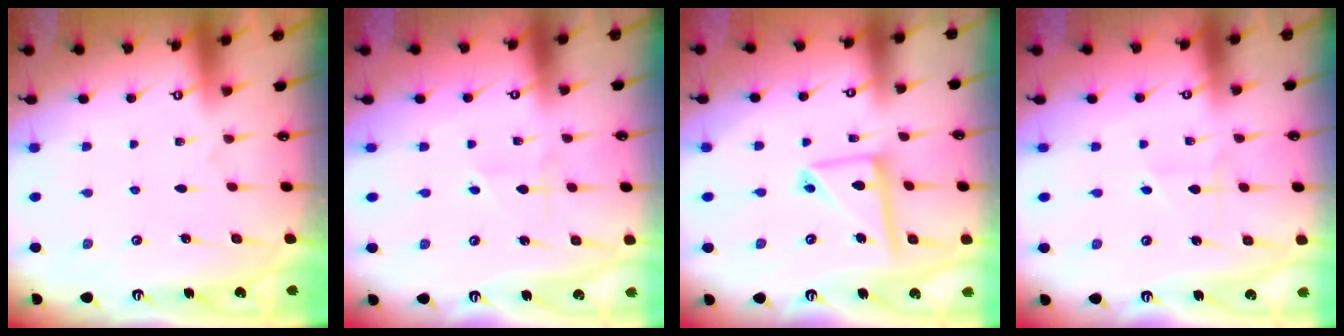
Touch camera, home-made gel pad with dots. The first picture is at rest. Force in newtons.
{"total": 1.8, "press": 1.8, "slide": 0.2}
{"total": 11.3, "press": 11.2, "slide": 1.2}
{"total": 2.9, "press": 2.8, "slide": 0.4}